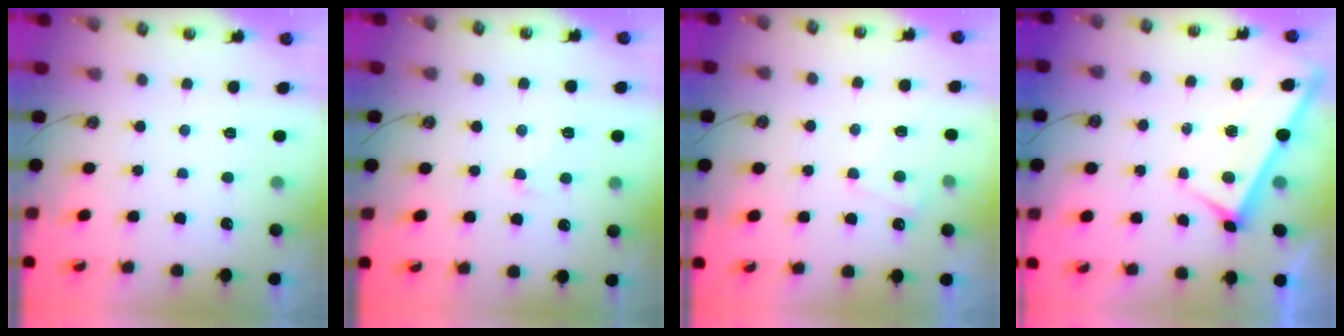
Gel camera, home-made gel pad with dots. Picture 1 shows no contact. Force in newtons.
{"total": 1.1, "press": 0.8, "slide": 0.8}
{"total": 3.2, "press": 3.1, "slide": 0.8}
{"total": 3.0, "press": 3.0, "slide": 0.1}